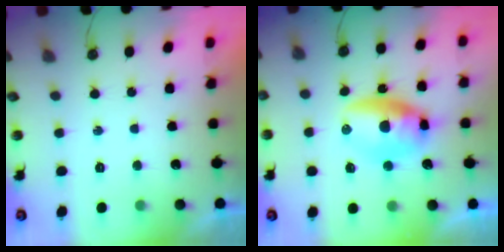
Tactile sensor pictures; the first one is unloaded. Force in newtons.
{"total": 15.3, "press": 11.5, "slide": 10.2}